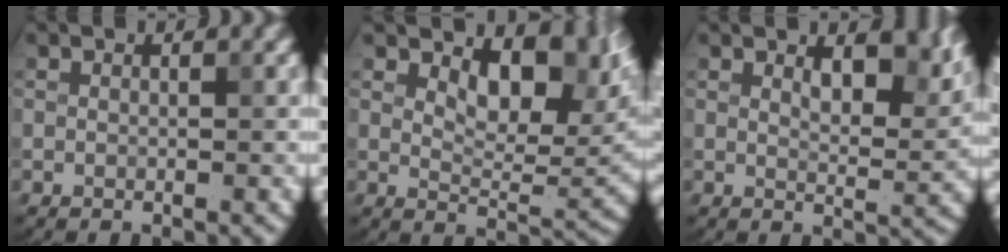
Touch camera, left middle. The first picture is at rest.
{"total": 7.3, "force": [3.3, 3.6, 5.5], "torque": [-0.075, -0.012, 0.053]}
{"total": 4.4, "force": [2.4, 1.8, 3.2], "torque": [-0.049, -0.008, 0.036]}